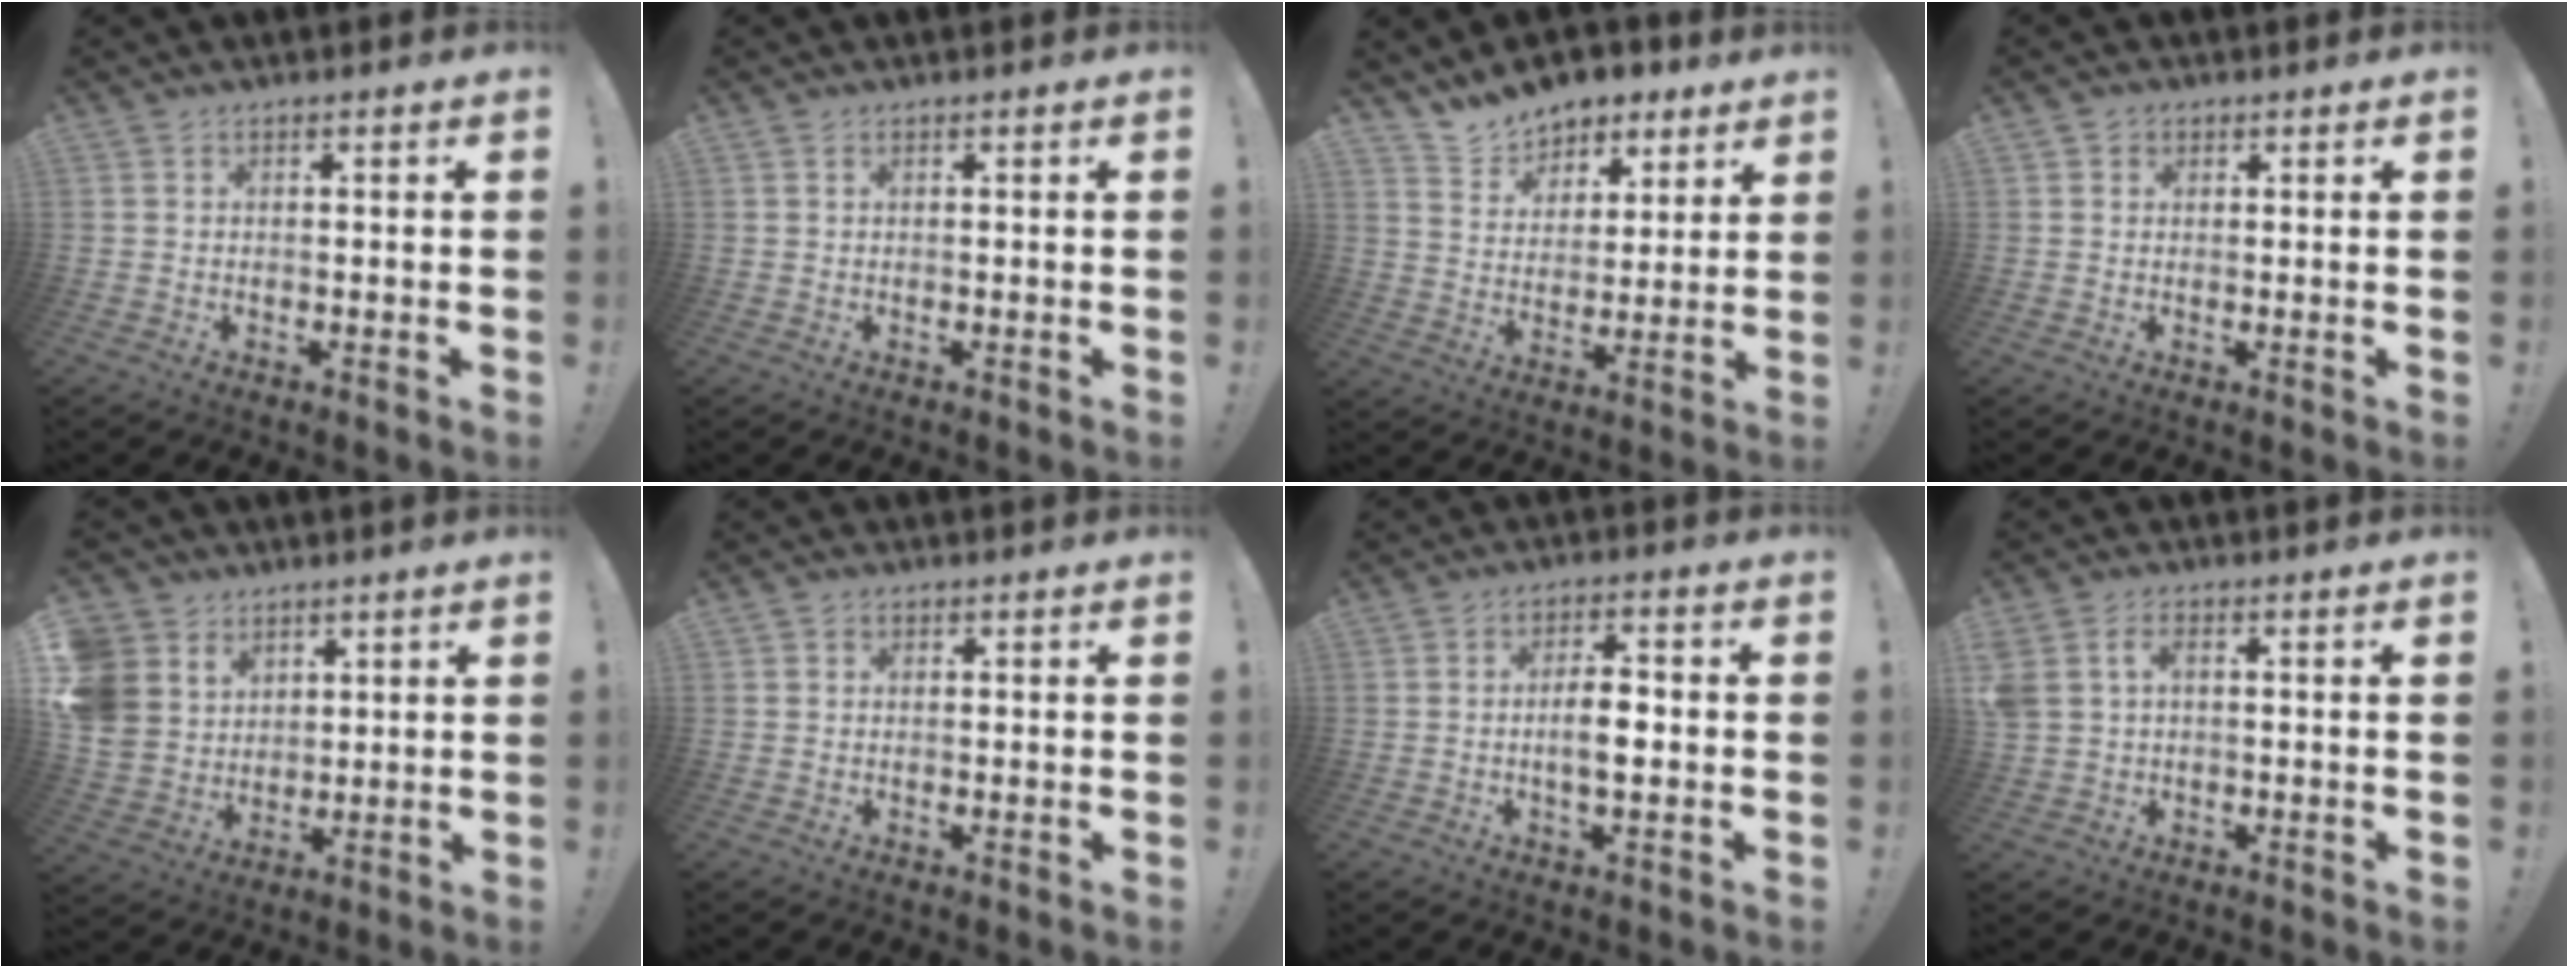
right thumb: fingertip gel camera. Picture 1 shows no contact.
{"total": 0.5, "force": [0.4, 0.2, 0.3], "torque": [0.000, -0.002, 0.006]}
{"total": 10.9, "force": [9.0, 5.9, 1.5], "torque": [-0.028, -0.070, 0.173]}
{"total": 1.6, "force": [0.7, 1.4, 0.3], "torque": [0.000, -0.002, 0.012]}
{"total": 9.5, "force": [4.1, 8.3, 2.5], "torque": [-0.047, -0.027, 0.088]}
{"total": 0.8, "force": [0.4, 0.7, 0.1], "torque": [0.006, -0.001, 0.006]}
{"total": 6.5, "force": [-1.0, 2.6, 5.9], "torque": [-0.096, 0.003, -0.021]}
{"total": 4.5, "force": [0.8, 3.0, 3.2], "torque": [-0.068, 0.003, 0.011]}